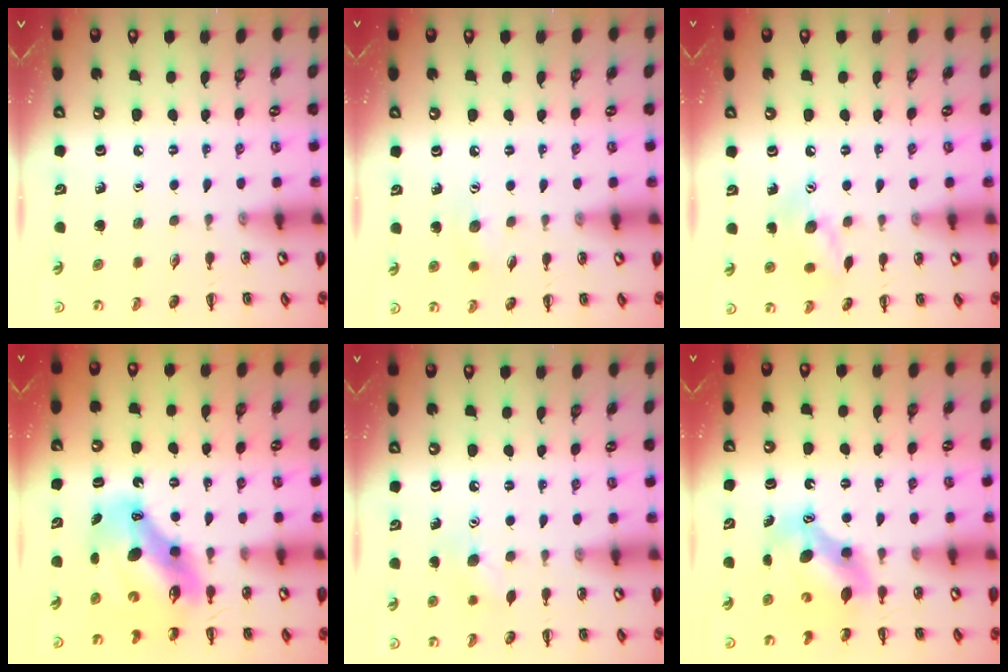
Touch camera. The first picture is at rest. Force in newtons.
{"total": 5.6, "press": 5.5, "slide": 1.1}
{"total": 9.3, "press": 9.2, "slide": 0.7}
{"total": 11.2, "press": 10.8, "slide": 3.0}
{"total": 5.9, "press": 5.7, "slide": 1.3}
{"total": 7.0, "press": 6.9, "slide": 1.2}